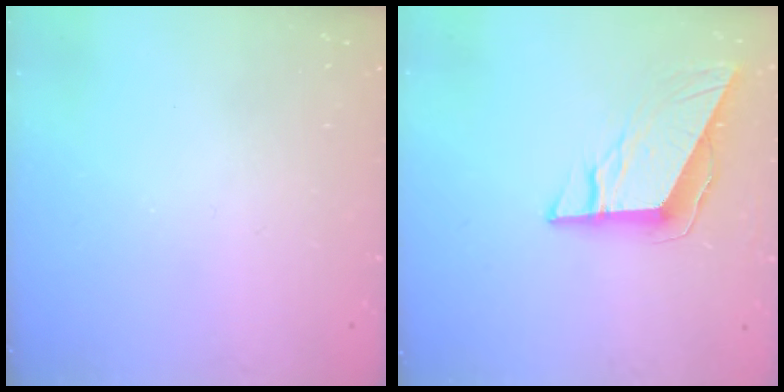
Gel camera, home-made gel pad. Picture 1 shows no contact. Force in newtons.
{"total": 9.6, "press": 9.4, "slide": 1.8}